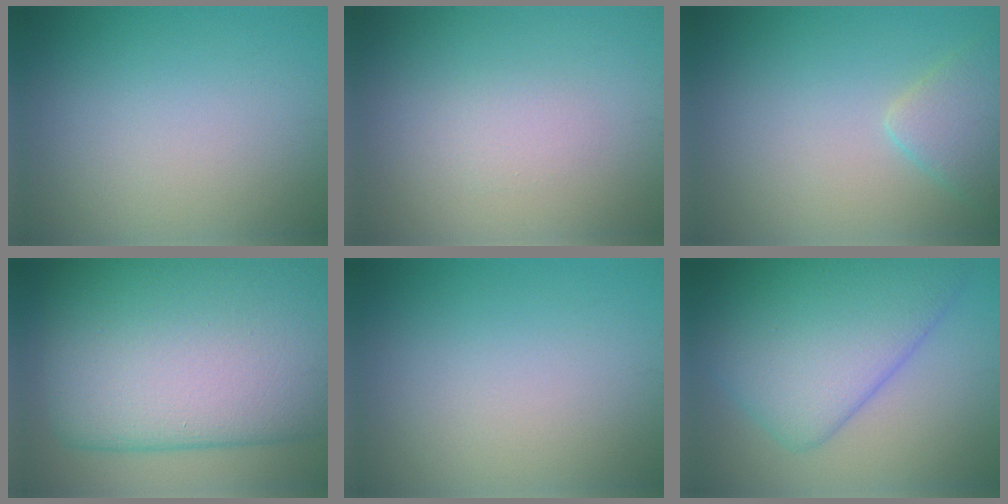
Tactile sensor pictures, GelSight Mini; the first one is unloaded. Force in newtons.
{"total": 1.1, "press": 1.1, "slide": 0.1}
{"total": 3.3, "press": 3.3, "slide": 0.3}
{"total": 20.7, "press": 20.7, "slide": 0.9}
{"total": 0.0}
{"total": 10.0, "press": 10.0, "slide": 0.2}